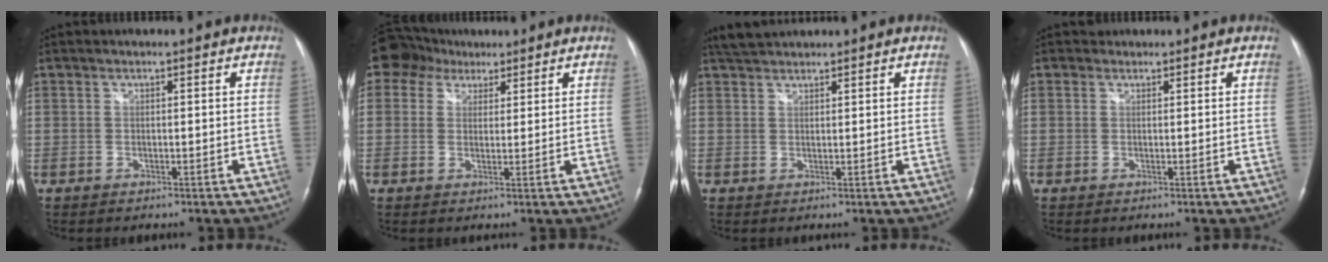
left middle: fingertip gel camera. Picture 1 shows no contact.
{"total": 6.6, "force": [4.4, 4.7, 1.3], "torque": [-0.031, 0.036, 0.080]}
{"total": 3.2, "force": [3.1, 0.4, 0.8], "torque": [-0.021, 0.018, 0.060]}
{"total": 0.8, "force": [0.6, 0.5, -0.1], "torque": [0.001, 0.002, 0.009]}